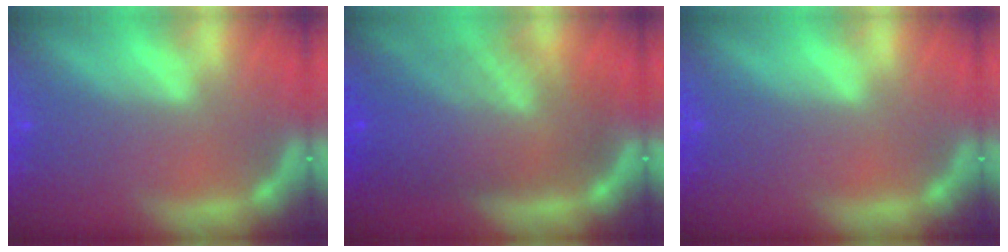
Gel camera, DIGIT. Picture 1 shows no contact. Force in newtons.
{"total": 10.0}
{"total": 0.0}